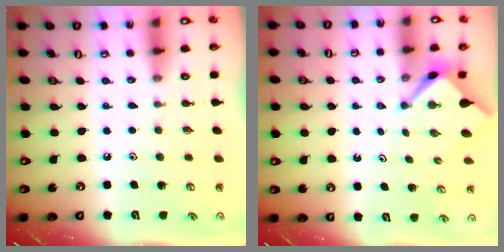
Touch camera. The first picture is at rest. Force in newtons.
{"total": 3.0, "press": 3.0, "slide": 0.3}